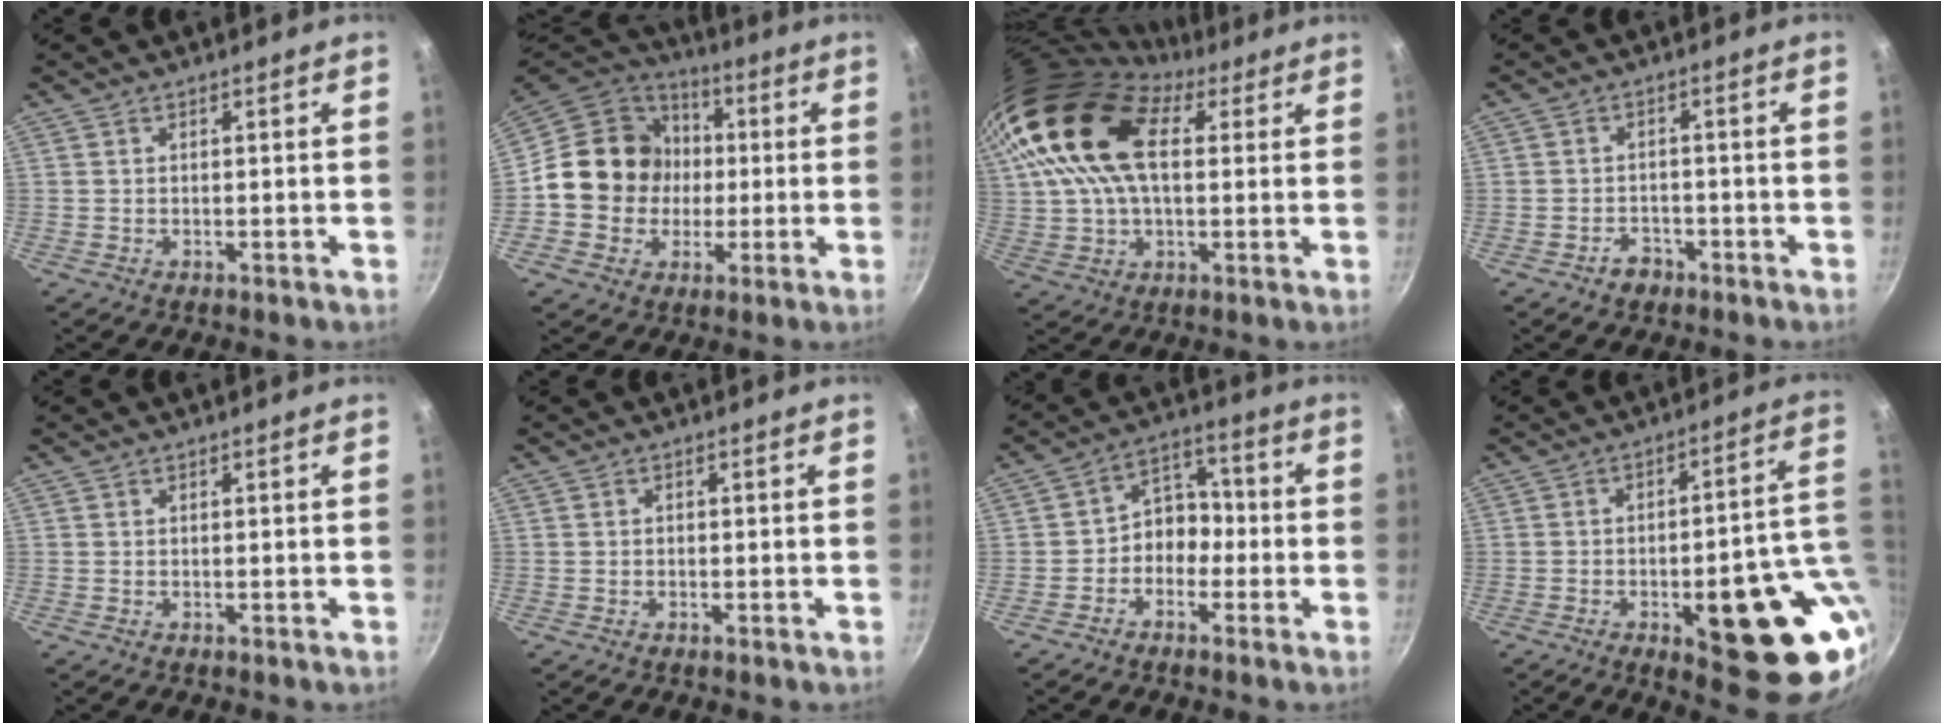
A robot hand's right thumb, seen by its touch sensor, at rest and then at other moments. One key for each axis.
{"total": 16.2, "fx": 0.1, "fy": 14.8, "fz": 6.8, "tx": -0.083, "ty": 0.027, "tz": -0.007}
{"total": 21.6, "fx": 6.1, "fy": 13.4, "fz": 15.9, "tx": -0.298, "ty": 0.015, "tz": 0.098}
{"total": 3.2, "fx": -2.0, "fy": 2.3, "fz": 0.9, "tx": 0.003, "ty": 0.023, "tz": -0.027}
{"total": 0.0}
{"total": 0.7, "fx": -0.3, "fy": 0.6, "fz": 0.2, "tx": -0.005, "ty": 0.003, "tz": -0.006}
{"total": 7.1, "fx": -2.1, "fy": 5.7, "fz": 3.7, "tx": -0.008, "ty": 0.043, "tz": -0.049}
{"total": 21.0, "fx": -3.7, "fy": 7.5, "fz": 19.3, "tx": -0.202, "ty": 0.008, "tz": -0.041}